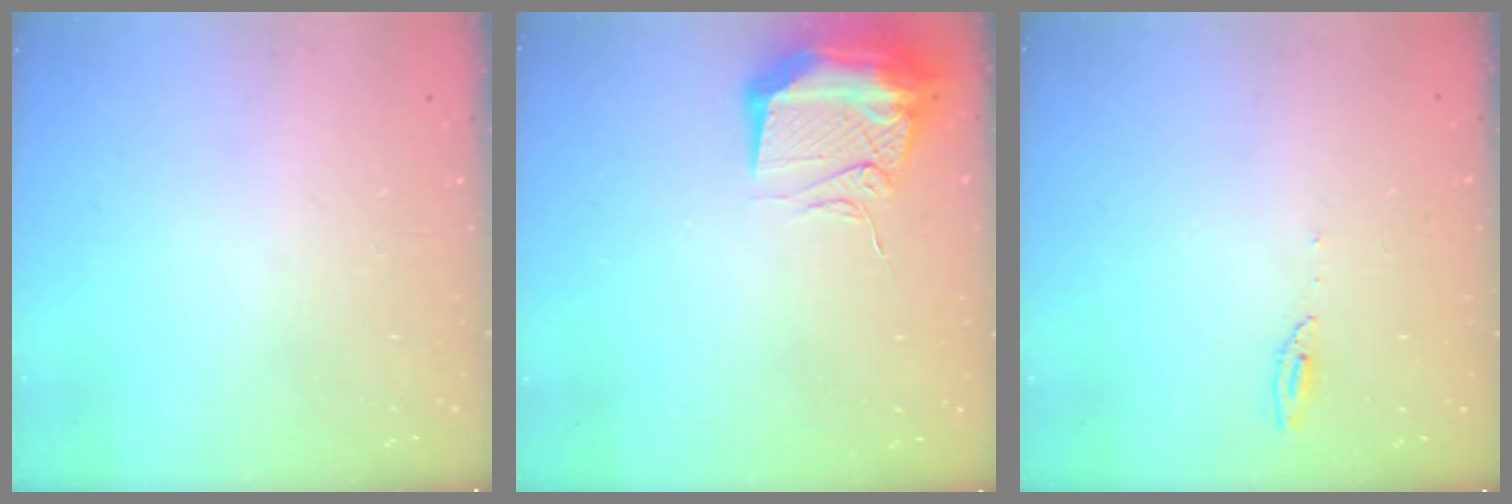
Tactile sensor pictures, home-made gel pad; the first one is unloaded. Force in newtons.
{"total": 13.6, "press": 13.3, "slide": 2.8}
{"total": 4.4, "press": 4.4, "slide": 0.1}